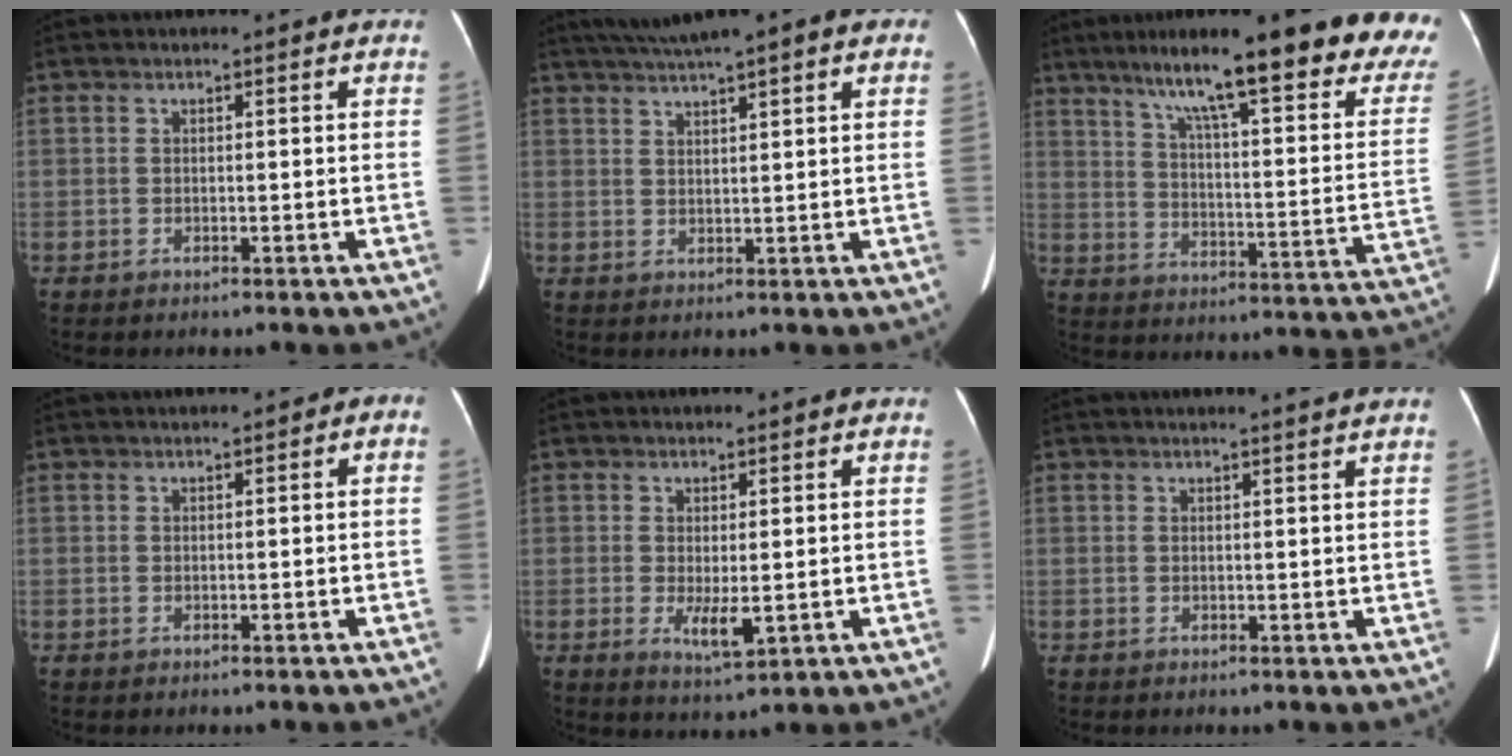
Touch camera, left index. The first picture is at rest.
{"total": 8.8, "force": [6.4, 1.4, 6.0], "torque": [-0.095, 0.042, 0.092]}
{"total": 28.1, "force": [21.7, 3.2, 17.6], "torque": [-0.225, -0.027, 0.284]}
{"total": 2.0, "force": [0.6, 1.0, 1.7], "torque": [-0.024, 0.016, 0.005]}
{"total": 3.7, "force": [0.1, 1.0, 3.5], "torque": [-0.062, -0.010, 0.009]}
{"total": 3.9, "force": [3.5, -0.8, 1.4], "torque": [-0.018, 0.004, 0.037]}